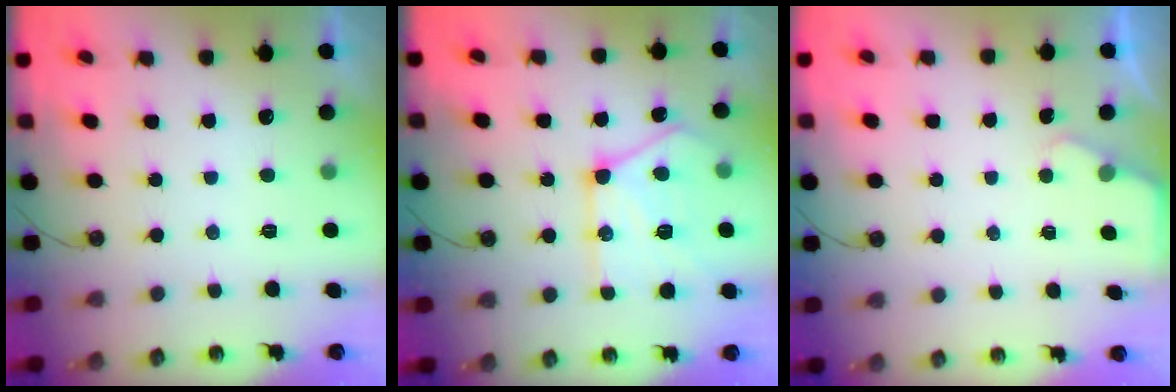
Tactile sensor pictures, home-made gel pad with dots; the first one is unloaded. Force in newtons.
{"total": 18.1, "press": 18.0, "slide": 1.4}
{"total": 1.7, "press": 1.6, "slide": 0.2}